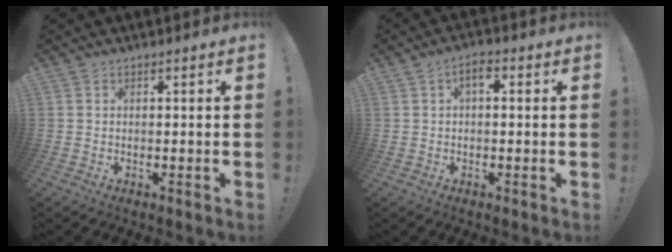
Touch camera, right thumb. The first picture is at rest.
{"total": 3.6, "force": [0.4, 1.8, 3.0], "torque": [-0.049, 0.008, 0.005]}